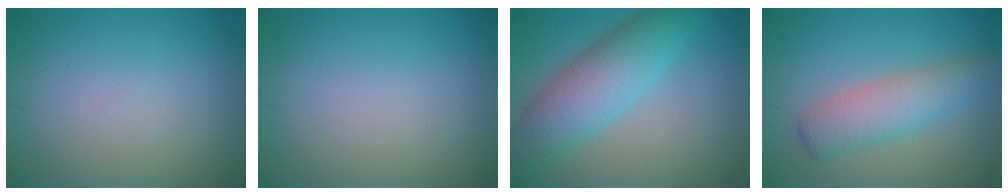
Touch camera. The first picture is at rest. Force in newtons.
{"total": 0.0}
{"total": 6.5, "press": 6.5, "slide": 0.1}
{"total": 4.3, "press": 4.3, "slide": 0.0}